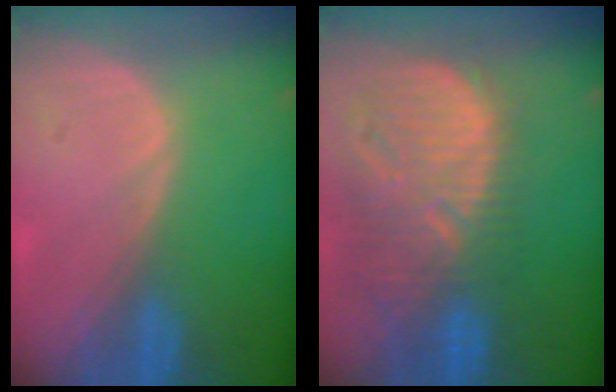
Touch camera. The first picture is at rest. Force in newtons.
{"total": 13.1, "press": 11.4, "slide": 6.5}